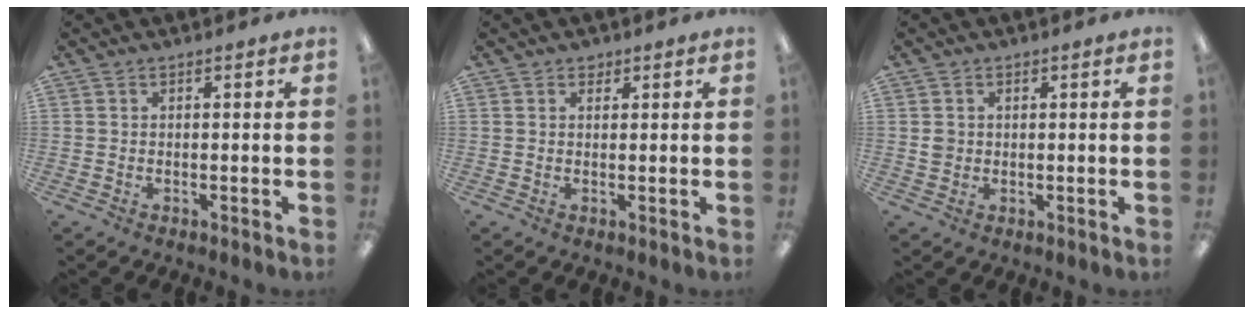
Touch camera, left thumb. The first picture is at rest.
{"total": 1.3, "force": [1.1, 0.8, 0.2], "torque": [0.004, -0.002, 0.019]}
{"total": 2.0, "force": [0.3, 1.9, 0.6], "torque": [-0.004, 0.001, 0.002]}